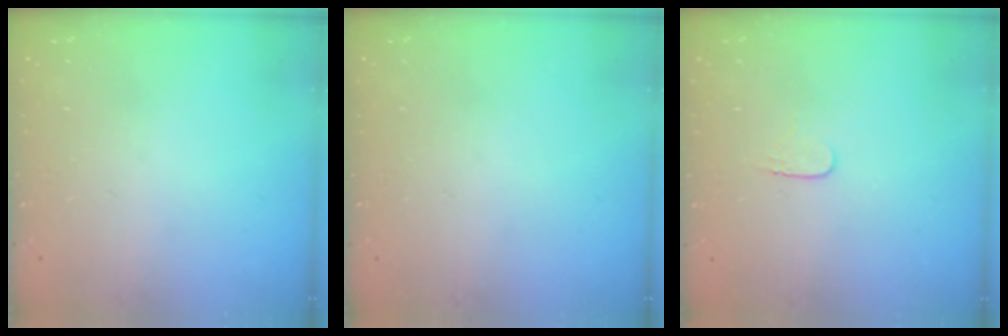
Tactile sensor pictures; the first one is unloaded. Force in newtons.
{"total": 0.0}
{"total": 3.7, "press": 3.7, "slide": 0.4}